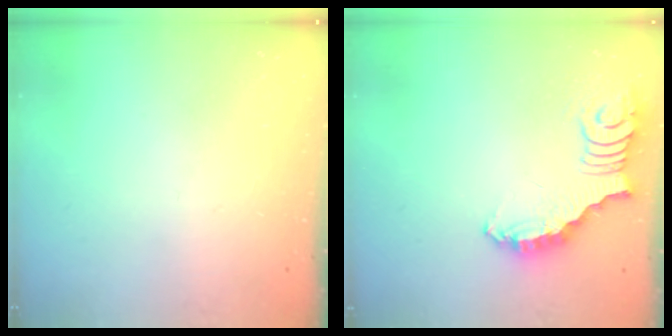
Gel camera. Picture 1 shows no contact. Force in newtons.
{"total": 2.7, "press": 2.7, "slide": 0.5}